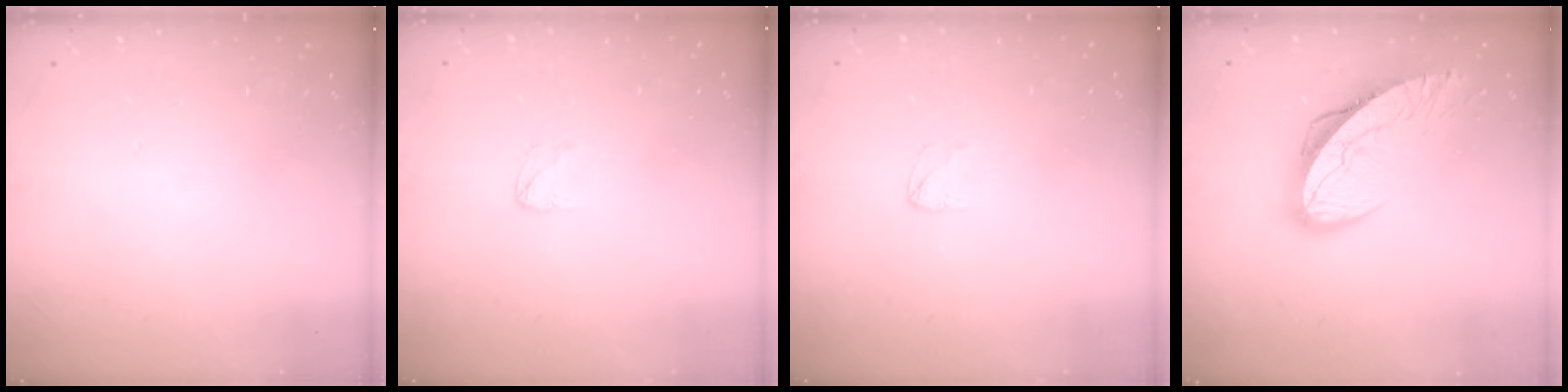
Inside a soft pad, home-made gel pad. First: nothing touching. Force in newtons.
{"total": 2.5, "press": 2.5, "slide": 0.2}
{"total": 2.5, "press": 2.5, "slide": 0.2}
{"total": 11.7, "press": 11.6, "slide": 1.3}